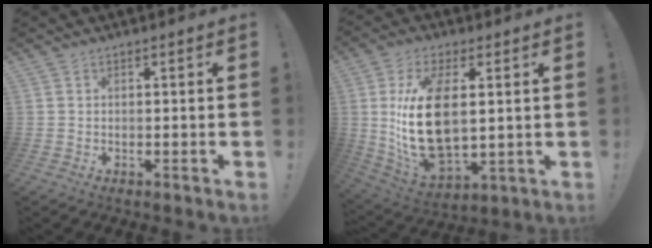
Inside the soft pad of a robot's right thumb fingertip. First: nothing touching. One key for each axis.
{"total": 20.0, "fx": 2.8, "fy": 10.9, "fz": 16.5, "tx": -0.328, "ty": -0.016, "tz": 0.052}